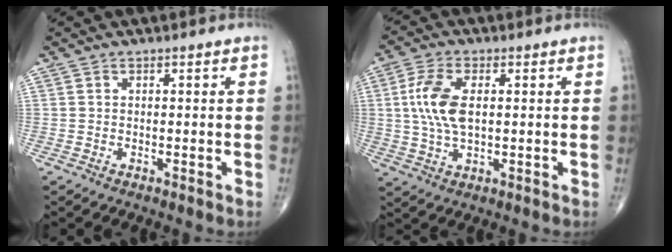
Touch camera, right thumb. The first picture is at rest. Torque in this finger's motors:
{"motor_torque": [0.34, 2.42, 0.84, 0.08, 0.14]}